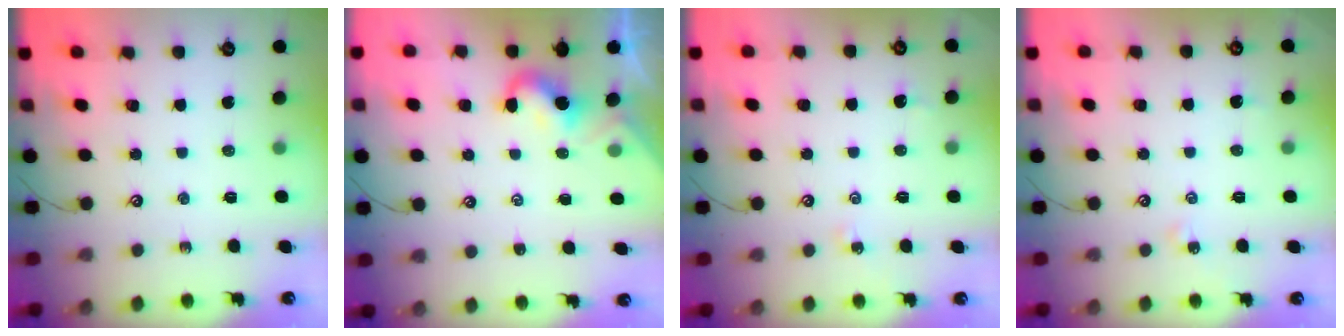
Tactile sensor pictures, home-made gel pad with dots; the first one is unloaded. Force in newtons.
{"total": 0.5, "press": 0.4, "slide": 0.3}
{"total": 1.6, "press": 1.6, "slide": 0.4}
{"total": 2.8, "press": 2.7, "slide": 0.4}